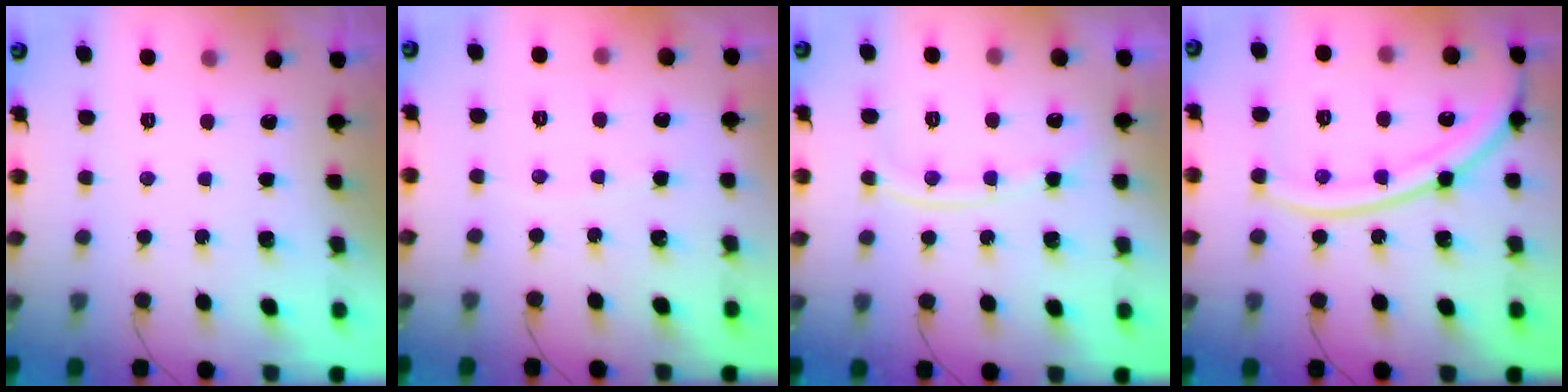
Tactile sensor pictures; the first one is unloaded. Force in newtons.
{"total": 2.0, "press": 2.0, "slide": 0.4}
{"total": 12.2, "press": 12.1, "slide": 1.5}
{"total": 18.4, "press": 18.3, "slide": 2.1}